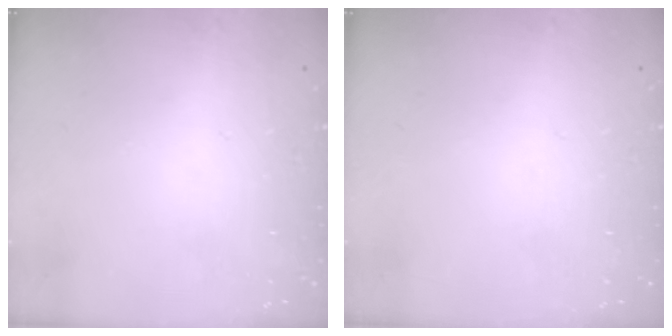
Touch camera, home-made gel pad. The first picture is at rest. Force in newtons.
{"total": 0.0}